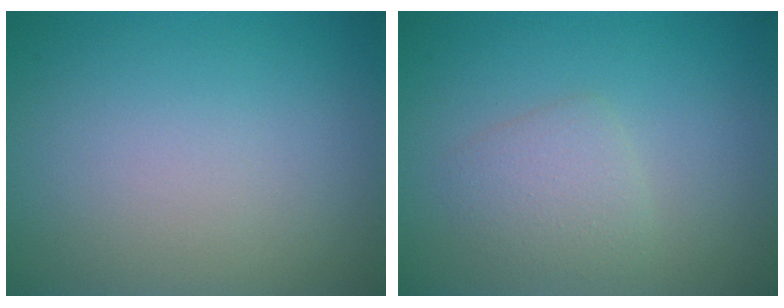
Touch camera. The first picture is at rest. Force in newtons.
{"total": 2.1, "press": 2.1, "slide": 0.1}